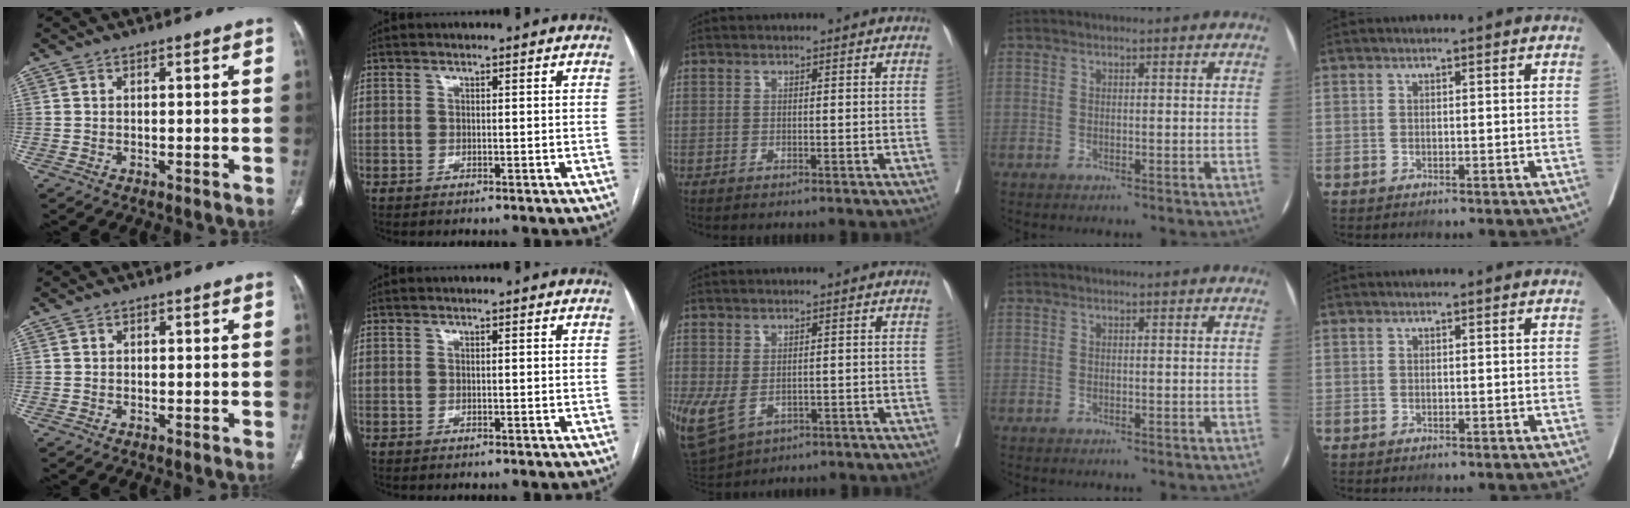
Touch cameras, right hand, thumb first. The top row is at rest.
{"middle": {"total": 12.5, "force": [-3.7, 8.9, 7.9], "torque": [-0.212, -0.015, -0.044]}}